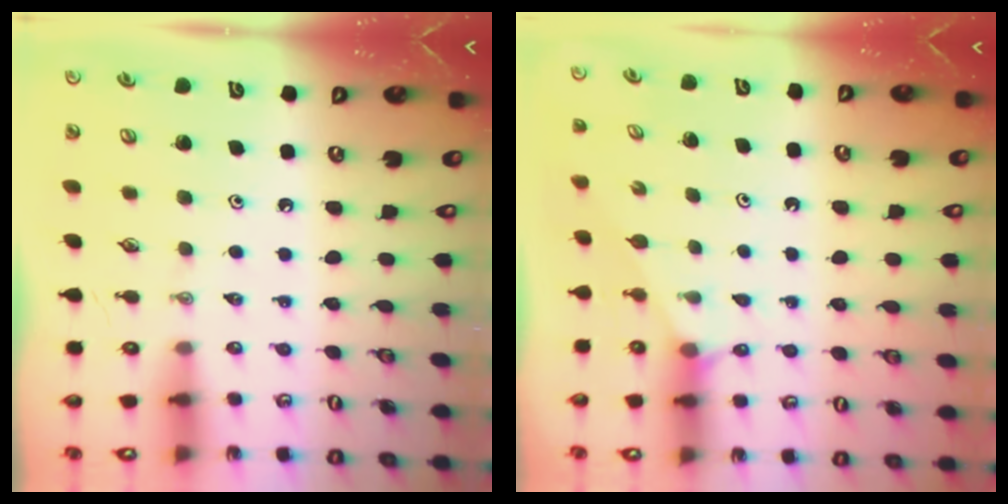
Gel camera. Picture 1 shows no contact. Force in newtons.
{"total": 1.8, "press": 1.7, "slide": 0.3}